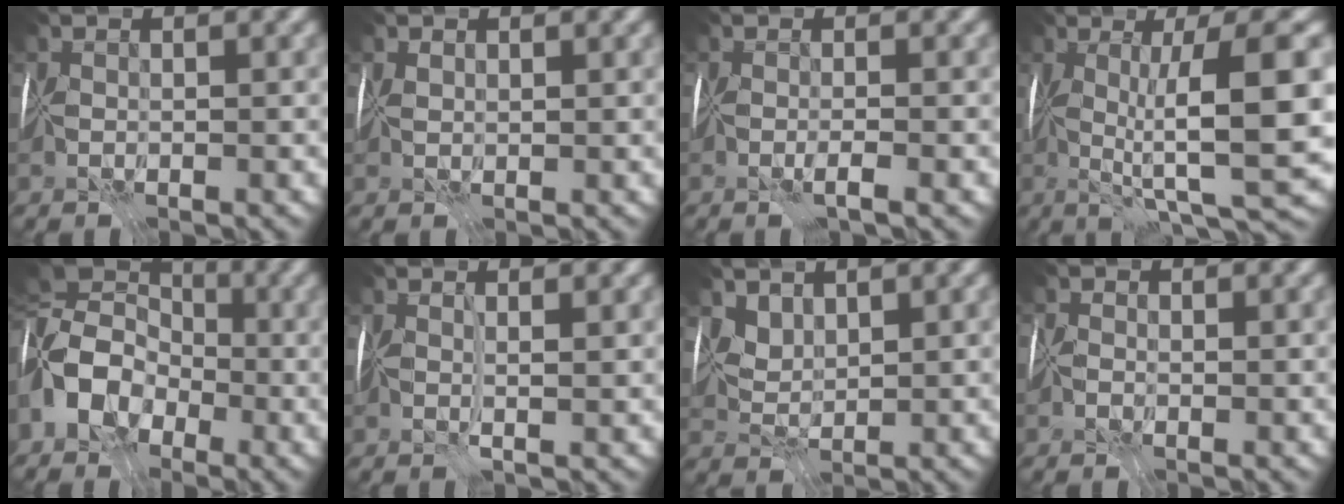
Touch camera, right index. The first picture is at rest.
{"total": 1.1, "force": [1.0, -0.4, -0.4], "torque": [0.011, 0.003, 0.021]}
{"total": 1.4, "force": [-0.6, -1.2, 0.2], "torque": [-0.004, -0.005, -0.011]}
{"total": 10.2, "force": [0.6, 0.4, 10.2], "torque": [-0.150, 0.005, 0.021]}
{"total": 8.7, "force": [-2.2, 6.7, 5.2], "torque": [-0.105, 0.000, -0.052]}
{"total": 1.2, "force": [0.7, -0.9, 0.2], "torque": [0.003, -0.002, 0.016]}
{"total": 2.2, "force": [2.2, 0.2, -0.1], "torque": [0.000, -0.017, 0.065]}
{"total": 0.6, "force": [-0.4, 0.4, 0.1], "torque": [0.009, 0.002, -0.007]}